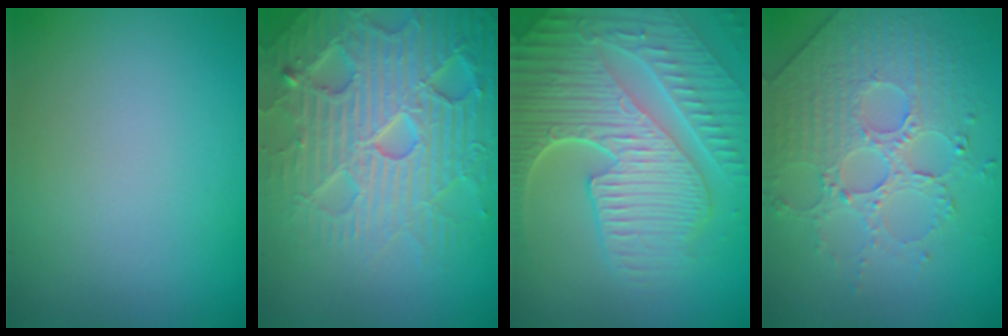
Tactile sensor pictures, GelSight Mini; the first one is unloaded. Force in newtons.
{"total": 6.8, "press": 6.7, "slide": 1.5}
{"total": 9.3, "press": 6.3, "slide": 6.9}
{"total": 4.5, "press": 4.1, "slide": 2.0}